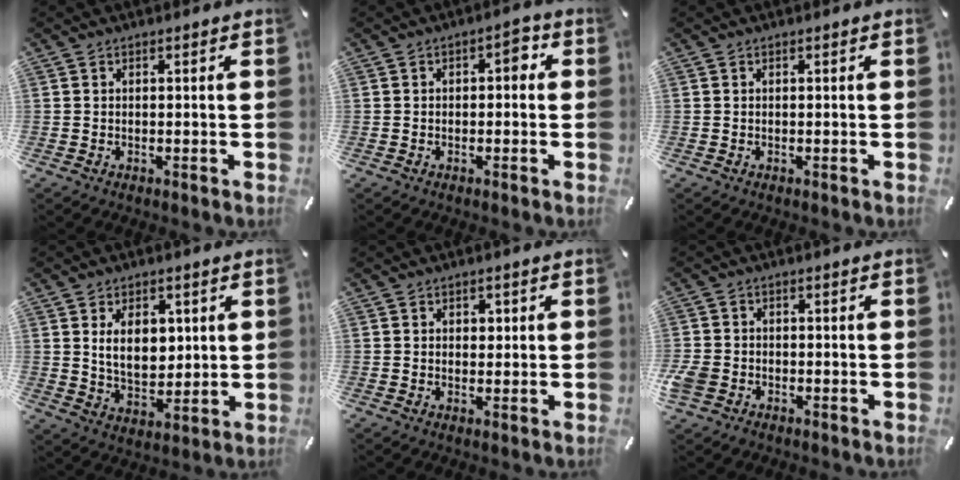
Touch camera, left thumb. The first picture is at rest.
{"total": 2.9, "force": [-0.3, 1.7, 2.3], "torque": [-0.032, 0.009, -0.015]}
{"total": 0.0}
{"total": 9.4, "force": [2.5, 6.5, 6.4], "torque": [-0.119, -0.002, 0.040]}
{"total": 1.5, "force": [0.3, 1.3, 0.5], "torque": [0.004, -0.001, -0.001]}
{"total": 3.7, "force": [-1.6, 3.0, 1.5], "torque": [-0.038, 0.005, -0.032]}